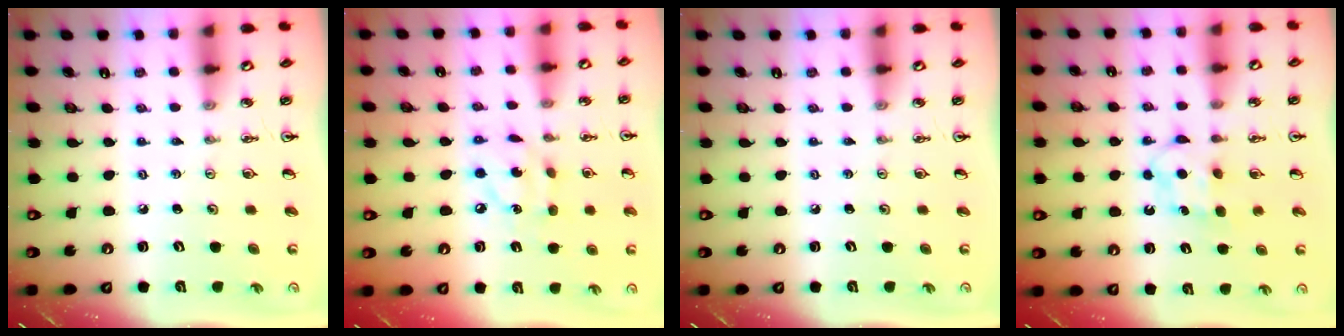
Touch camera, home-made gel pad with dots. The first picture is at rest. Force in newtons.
{"total": 8.9, "press": 8.9, "slide": 0.5}
{"total": 0.0}
{"total": 6.3, "press": 6.3, "slide": 0.6}